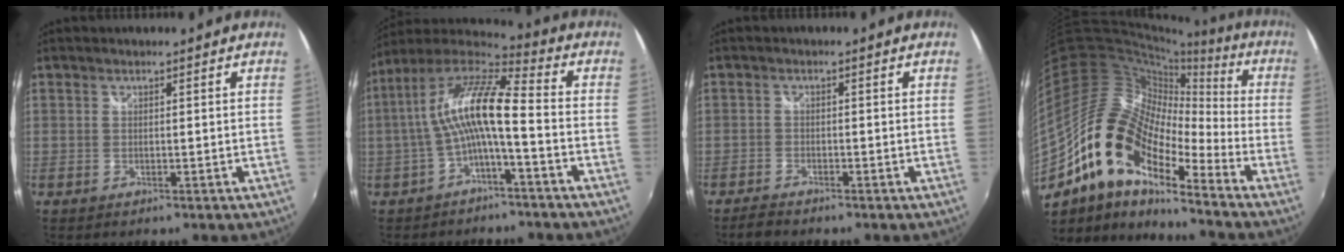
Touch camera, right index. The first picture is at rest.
{"total": 12.5, "force": [-1.5, 2.0, 12.3], "torque": [-0.241, 0.019, -0.031]}
{"total": 2.5, "force": [-2.3, 0.4, 0.7], "torque": [-0.028, -0.007, -0.046]}
{"total": 18.4, "force": [-10.5, 7.7, 13.0], "torque": [-0.221, -0.018, -0.215]}